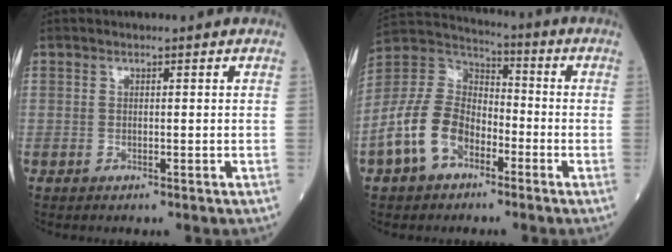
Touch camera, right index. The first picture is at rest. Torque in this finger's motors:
{"motor_torque": [0.97, -0.76, 0.40, 0.08]}